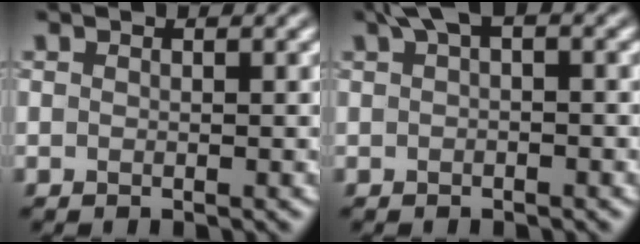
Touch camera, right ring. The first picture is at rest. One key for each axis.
{"total": 2.0, "fx": 0.9, "fy": 0.8, "fz": 1.6, "tx": -0.024, "ty": 0.013, "tz": 0.011}